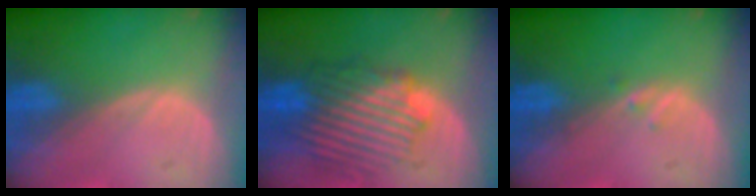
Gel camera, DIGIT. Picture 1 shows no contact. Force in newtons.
{"total": 8.9, "press": 8.8, "slide": 1.4}
{"total": 0.8, "press": 0.8, "slide": 0.1}